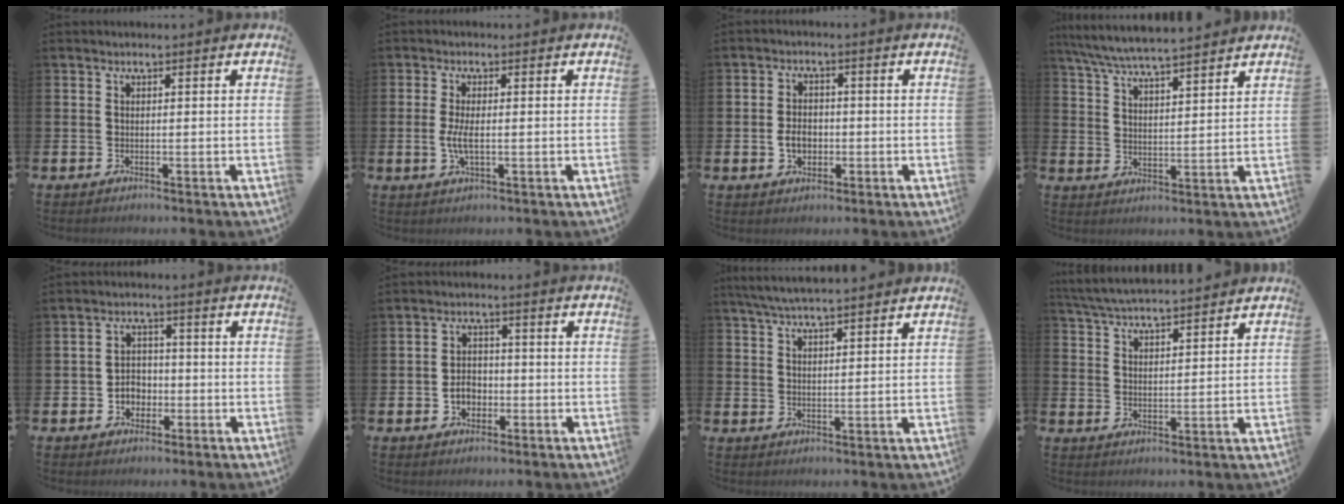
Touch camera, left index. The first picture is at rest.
{"total": 3.1, "force": [-0.2, 1.0, 2.9], "torque": [-0.051, -0.005, -0.009]}
{"total": 3.3, "force": [-0.7, 2.5, 2.1], "torque": [-0.026, 0.000, -0.020]}
{"total": 6.4, "force": [6.1, 0.2, 1.8], "torque": [-0.059, -0.030, 0.110]}
{"total": 3.3, "force": [-1.2, 2.8, 1.3], "torque": [-0.015, -0.002, -0.031]}
{"total": 3.5, "force": [-1.1, 2.7, 1.9], "torque": [-0.023, -0.003, -0.027]}
{"total": 5.3, "force": [5.0, 0.5, 1.7], "torque": [-0.051, -0.012, 0.094]}
{"total": 5.0, "force": [5.0, 0.2, 0.7], "torque": [-0.035, -0.027, 0.090]}